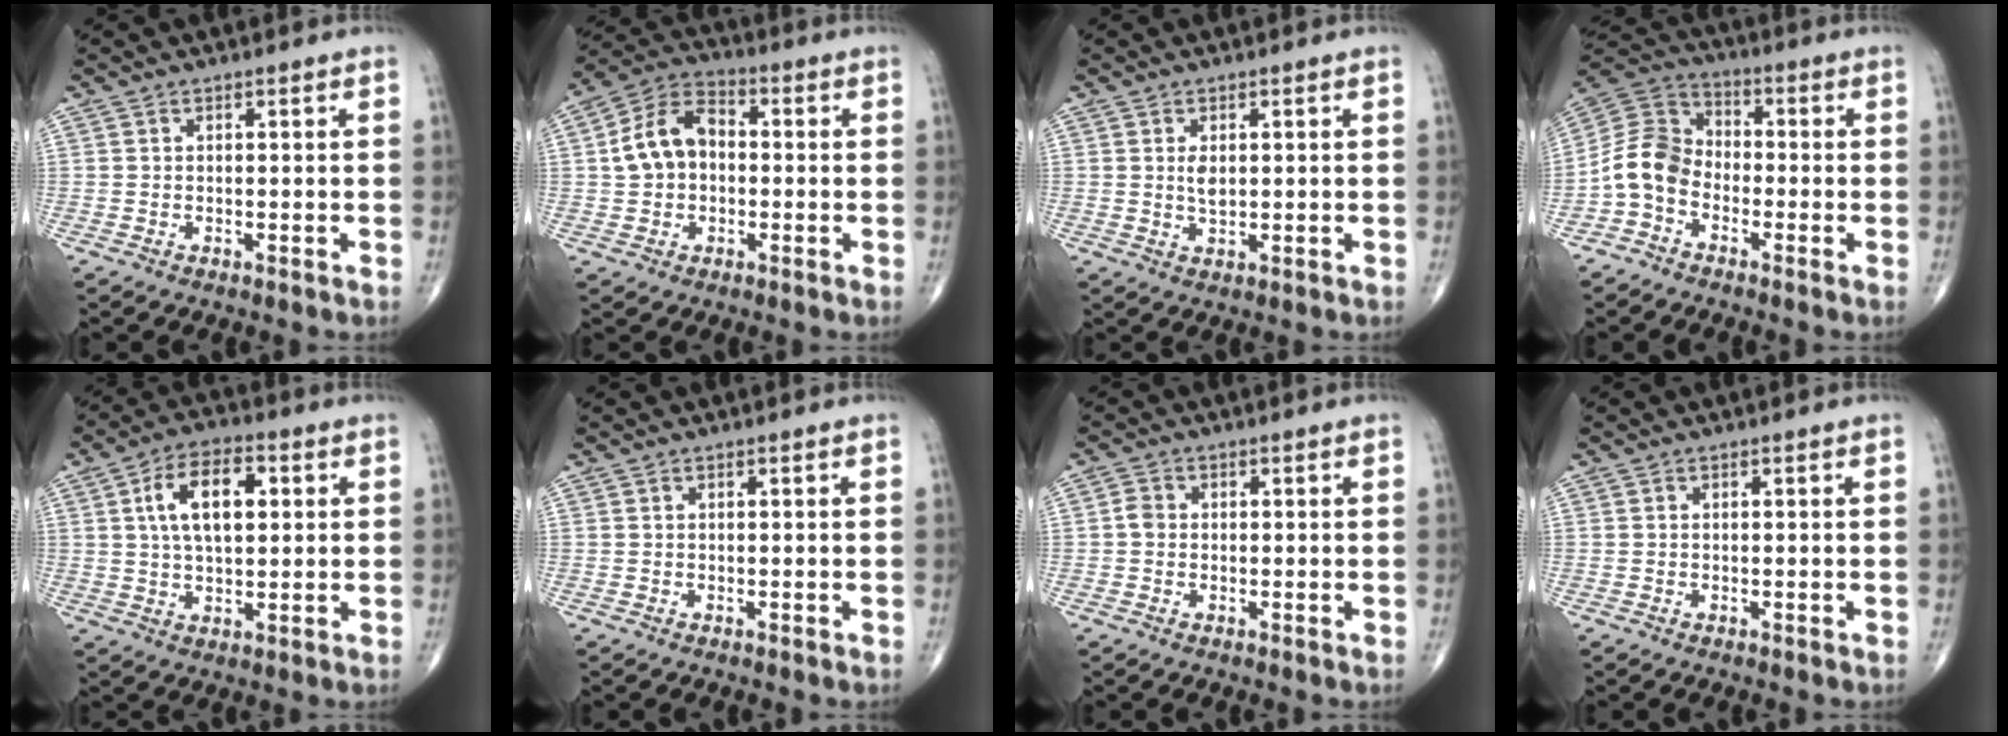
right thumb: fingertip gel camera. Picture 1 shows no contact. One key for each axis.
{"total": 10.3, "fx": 0.2, "fy": 7.5, "fz": 7.1, "tx": -0.118, "ty": 0.032, "tz": -0.009}
{"total": 2.3, "fx": 0.4, "fy": 1.3, "fz": 1.9, "tx": -0.029, "ty": -0.004, "tz": 0.008}
{"total": 8.8, "fx": -3.2, "fy": 6.5, "fz": 5.0, "tx": -0.090, "ty": 0.047, "tz": -0.080}
{"total": 11.2, "fx": 2.6, "fy": 5.9, "fz": 9.2, "tx": -0.146, "ty": 0.008, "tz": 0.041}
{"total": 0.0}
{"total": 2.1, "fx": -0.2, "fy": 1.8, "fz": 1.1, "tx": -0.014, "ty": 0.006, "tz": -0.006}
{"total": 0.0}